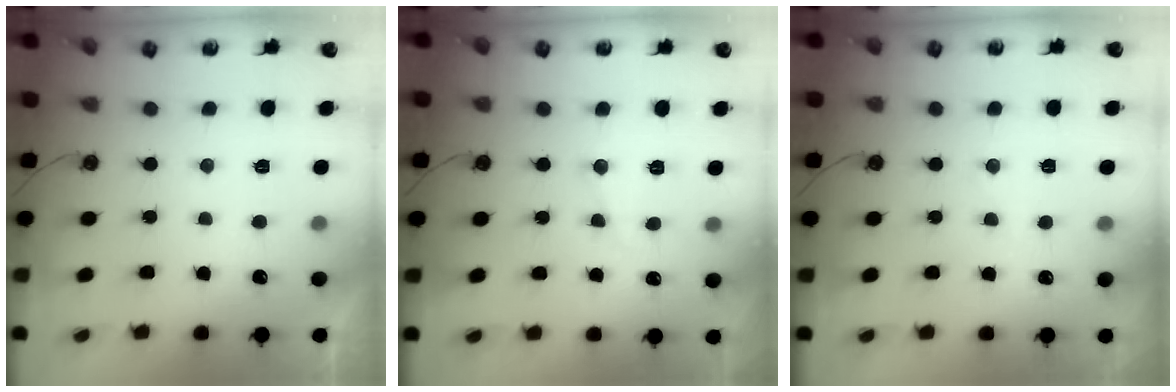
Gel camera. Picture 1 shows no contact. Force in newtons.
{"total": 8.1, "press": 8.1, "slide": 0.7}
{"total": 5.0, "press": 4.9, "slide": 0.7}